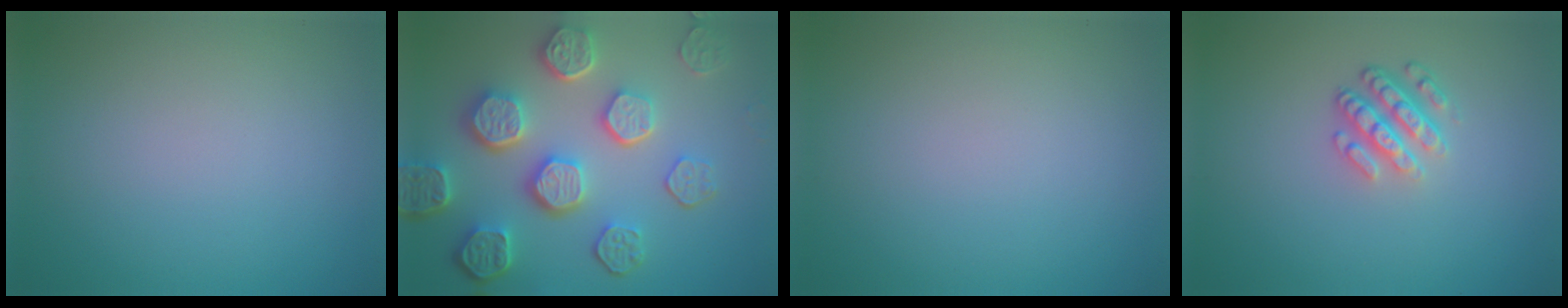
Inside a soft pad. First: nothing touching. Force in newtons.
{"total": 8.1, "press": 6.1, "slide": 5.3}
{"total": 0.0}
{"total": 3.5, "press": 2.6, "slide": 2.4}